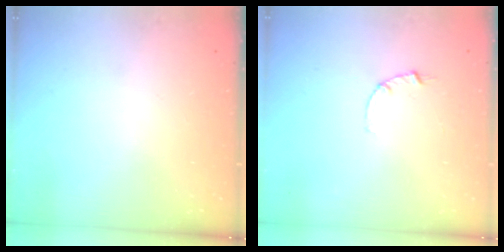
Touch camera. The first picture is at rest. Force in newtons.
{"total": 2.5, "press": 2.5, "slide": 0.3}